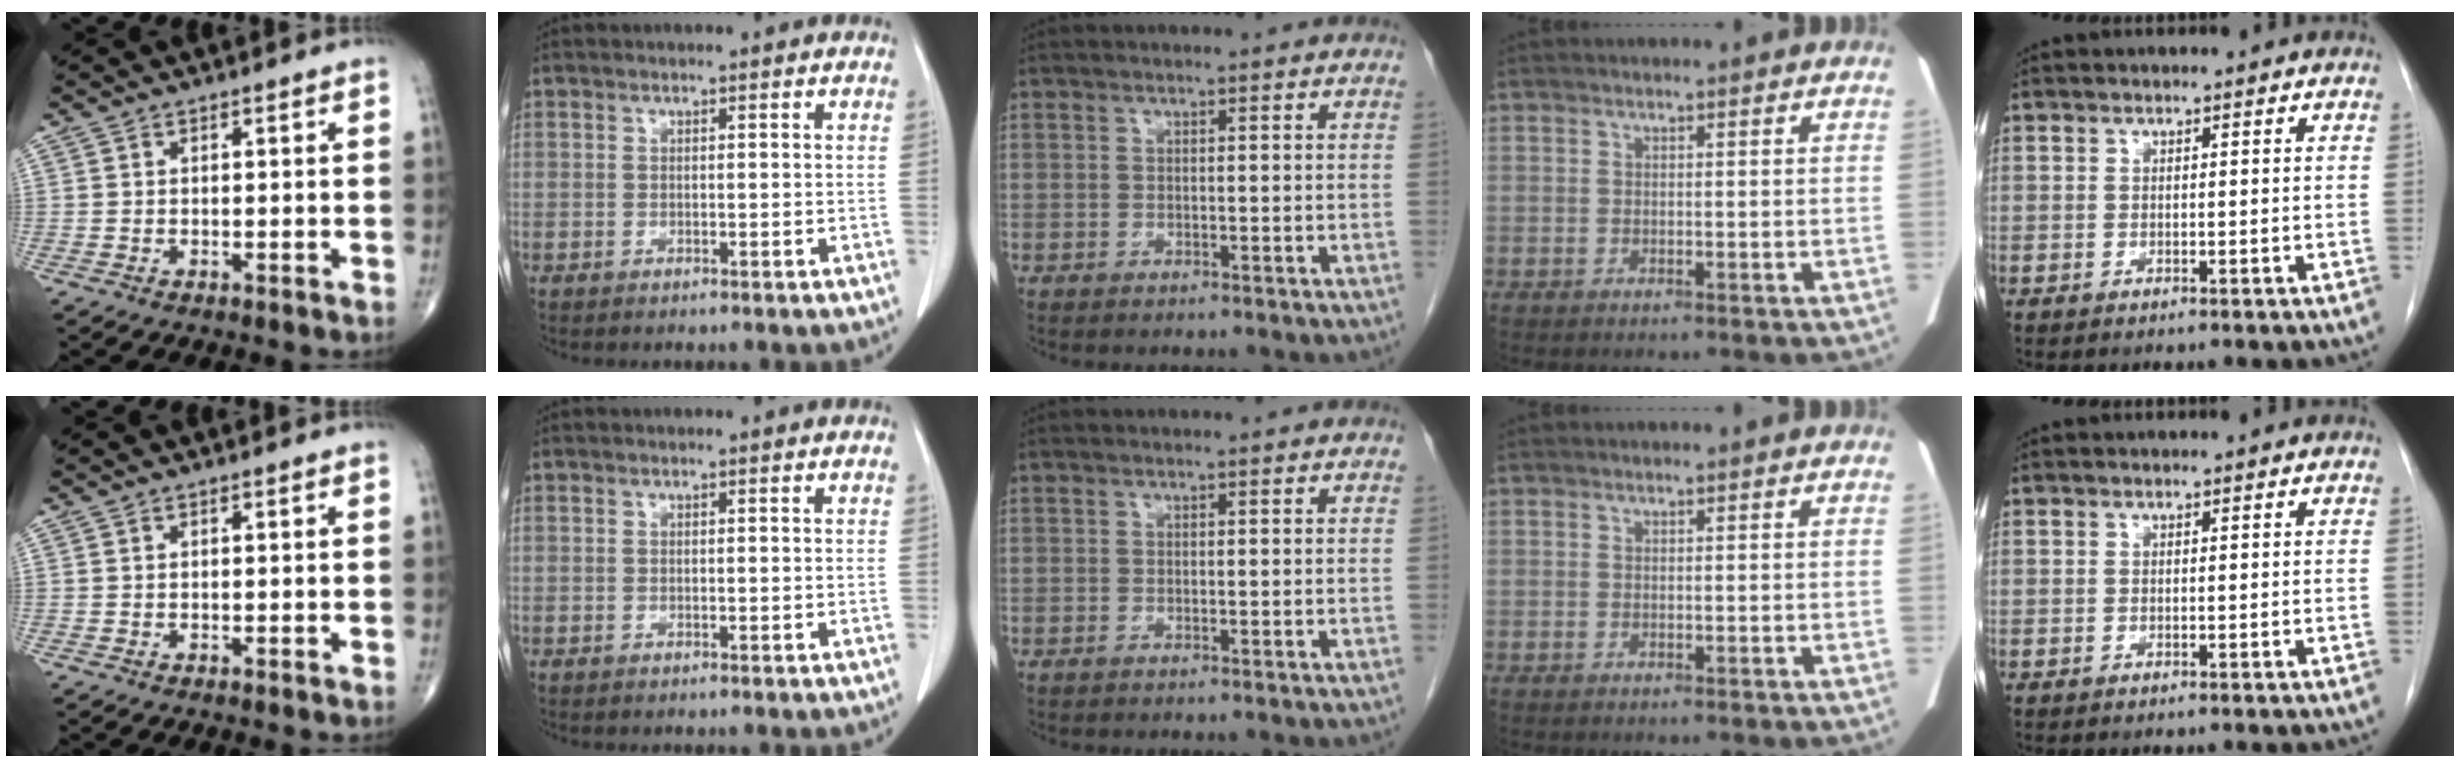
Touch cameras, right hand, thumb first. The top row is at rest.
{}